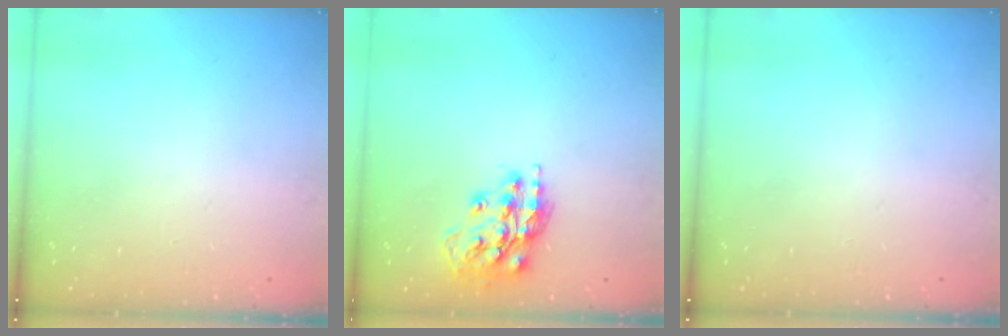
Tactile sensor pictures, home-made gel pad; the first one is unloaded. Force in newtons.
{"total": 14.9, "press": 14.9, "slide": 1.1}
{"total": 0.0}